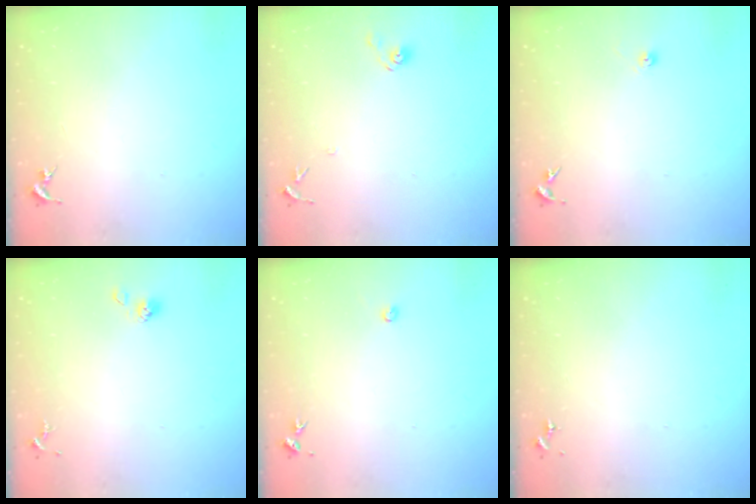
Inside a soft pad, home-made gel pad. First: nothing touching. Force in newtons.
{"total": 6.6, "press": 6.6, "slide": 0.5}
{"total": 3.3, "press": 2.8, "slide": 1.7}
{"total": 3.8, "press": 3.5, "slide": 1.3}
{"total": 2.2, "press": 2.2, "slide": 0.3}
{"total": 0.0}